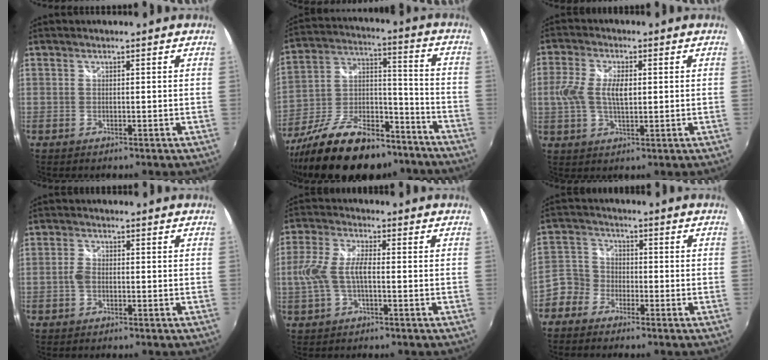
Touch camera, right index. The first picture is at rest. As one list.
[{"total": 24.8, "force": [-18.0, 10.8, 13.2], "torque": [-0.253, 0.006, -0.280]}, {"total": 7.5, "force": [0.3, 3.4, 6.6], "torque": [-0.135, 0.004, 0.004]}, {"total": 2.3, "force": [-0.7, 1.4, 1.7], "torque": [-0.039, 0.004, -0.014]}, {"total": 7.7, "force": [-1.0, 2.9, 7.1], "torque": [-0.155, 0.008, -0.018]}, {"total": 5.9, "force": [-3.9, 4.4, 0.9], "torque": [-0.020, 0.020, -0.089]}]